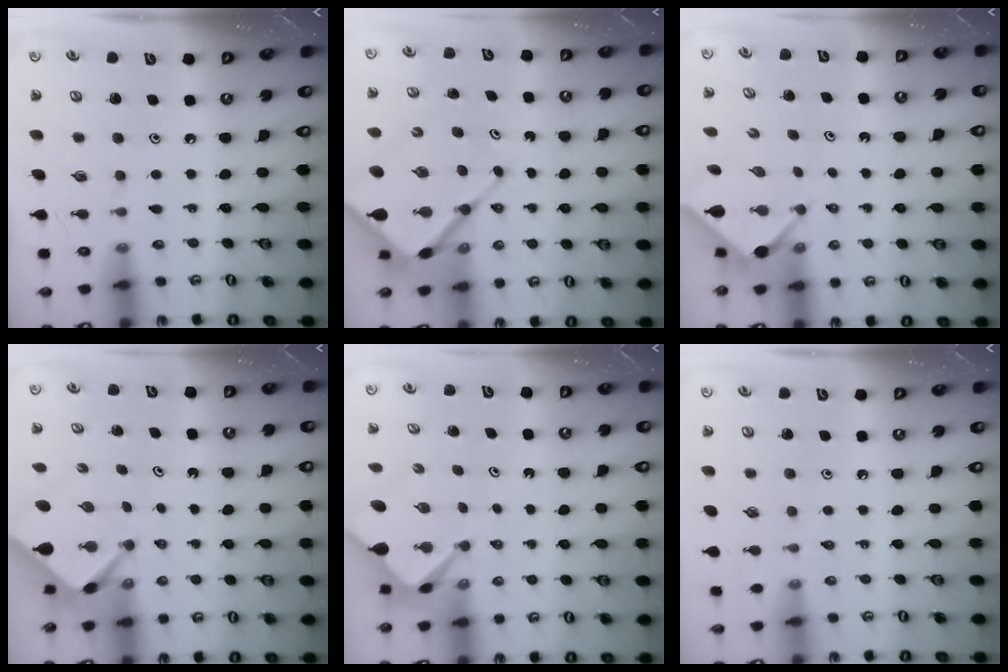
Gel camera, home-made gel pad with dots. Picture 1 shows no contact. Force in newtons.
{"total": 11.4, "press": 11.4, "slide": 1.2}
{"total": 2.3, "press": 2.3, "slide": 0.3}
{"total": 2.6, "press": 2.6, "slide": 0.3}
{"total": 2.4, "press": 2.4, "slide": 0.2}
{"total": 0.6, "press": 0.6, "slide": 0.2}